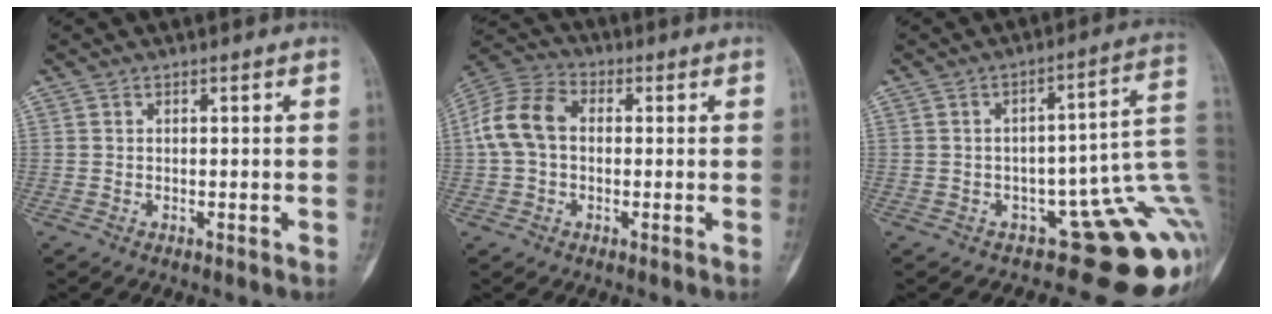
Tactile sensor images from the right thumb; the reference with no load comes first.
{"total": 10.7, "force": [0.5, 7.7, 7.4], "torque": [-0.147, 0.032, -0.002]}
{"total": 16.5, "force": [-5.0, 8.0, 13.6], "torque": [-0.078, 0.074, -0.055]}